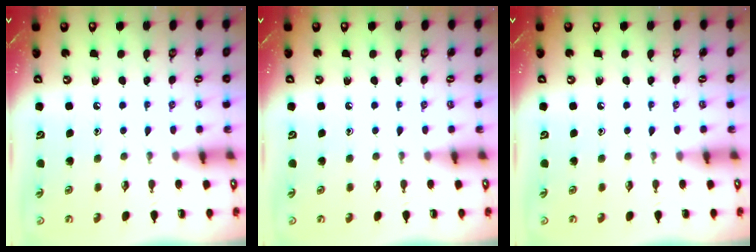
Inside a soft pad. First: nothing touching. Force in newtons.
{"total": 0.0}
{"total": 0.0}